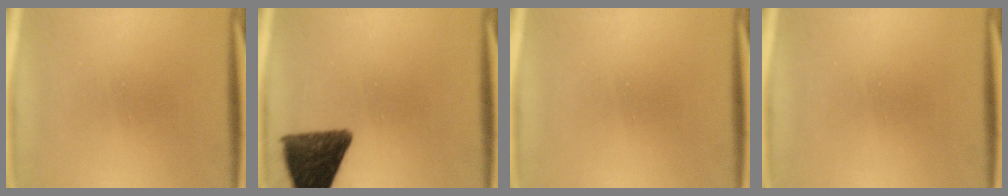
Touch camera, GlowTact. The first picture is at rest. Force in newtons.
{"total": 11.6}
{"total": 0.0}
{"total": 0.0}